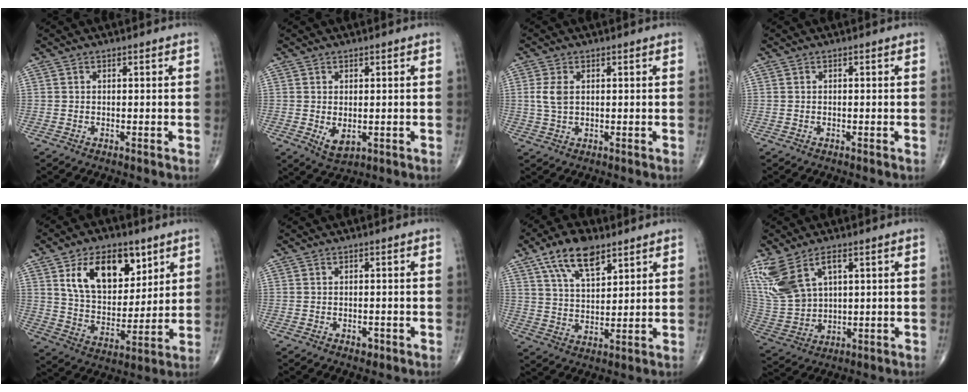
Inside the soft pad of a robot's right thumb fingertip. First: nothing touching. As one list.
[{"total": 3.5, "force": [-0.4, 2.1, 2.9], "torque": [-0.038, -0.009, 0.005]}, {"total": 3.6, "force": [0.6, 2.1, 2.8], "torque": [-0.067, 0.001, 0.014]}, {"total": 0.0}, {"total": 16.8, "force": [7.6, 9.9, 11.2], "torque": [-0.138, -0.037, 0.142]}, {"total": 1.4, "force": [-0.7, 0.8, 0.8], "torque": [-0.007, 0.001, -0.010]}, {"total": 11.2, "force": [6.7, 5.1, 7.4], "torque": [-0.119, -0.027, 0.125]}, {"total": 13.3, "force": [6.1, 7.3, 9.2], "torque": [-0.202, -0.012, 0.141]}]